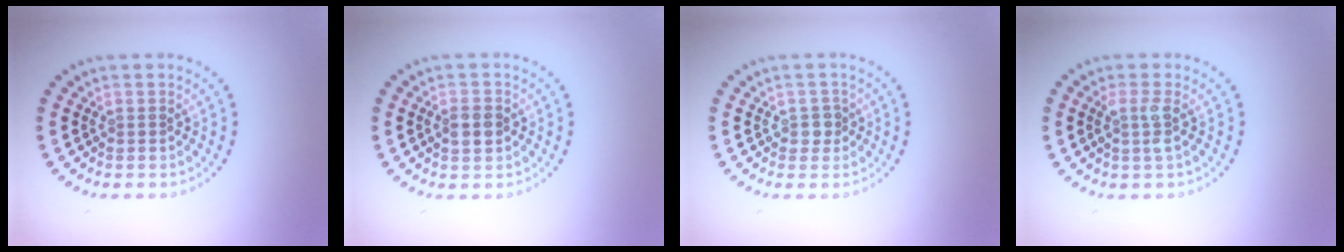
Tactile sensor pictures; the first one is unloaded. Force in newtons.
{"total": 1.9, "press": 1.9, "slide": 0.3}
{"total": 1.3, "press": 1.2, "slide": 0.6}
{"total": 1.7, "press": 1.4, "slide": 1.0}